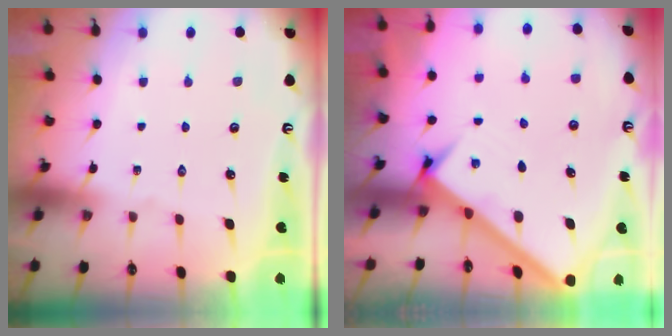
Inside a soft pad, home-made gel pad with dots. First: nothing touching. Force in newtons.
{"total": 2.5, "press": 2.5, "slide": 0.2}